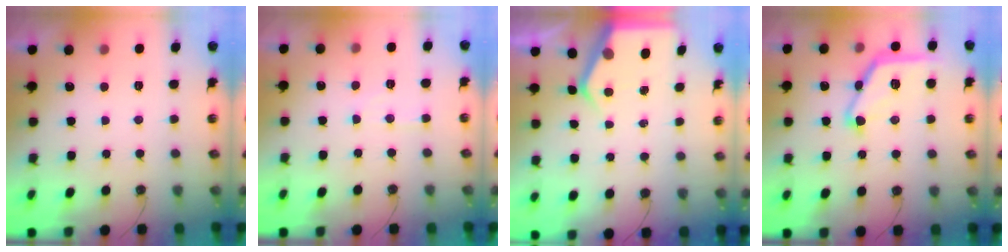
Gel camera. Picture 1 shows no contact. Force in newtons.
{"total": 5.9, "press": 5.9, "slide": 0.6}
{"total": 4.5, "press": 4.5, "slide": 0.4}
{"total": 14.3, "press": 14.2, "slide": 0.5}